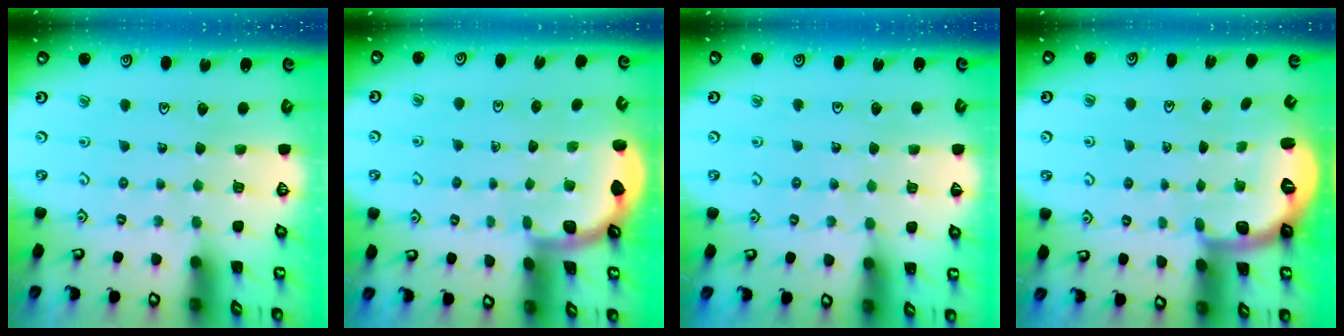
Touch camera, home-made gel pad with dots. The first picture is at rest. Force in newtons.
{"total": 1.9, "press": 1.9, "slide": 0.0}
{"total": 1.7, "press": 1.7, "slide": 0.2}
{"total": 2.8, "press": 1.9, "slide": 2.0}